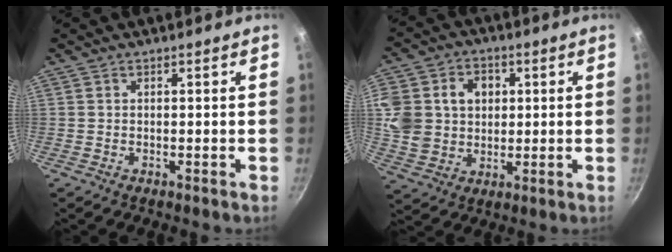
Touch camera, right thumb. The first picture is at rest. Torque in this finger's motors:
{"motor_torque": [1.76, 1.97, 1.35, 0.43, 0.08]}